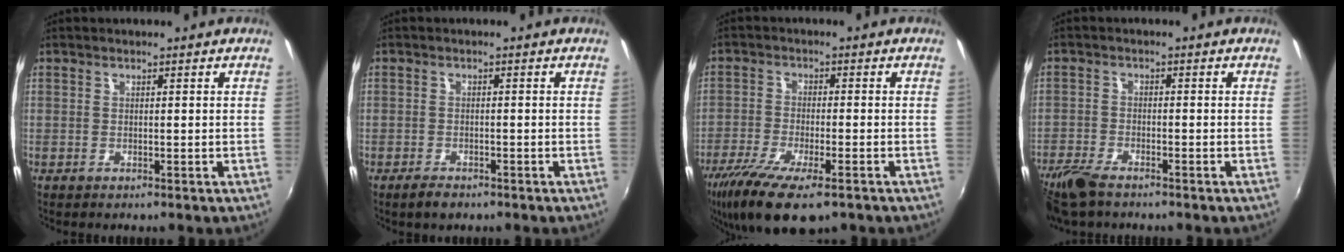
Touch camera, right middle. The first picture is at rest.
{"total": 2.7, "force": [-2.0, 1.2, 1.2], "torque": [-0.033, -0.005, -0.037]}
{"total": 13.1, "force": [-8.7, 3.7, 9.1], "torque": [-0.195, -0.047, -0.154]}
{"total": 7.4, "force": [-5.9, 2.3, 3.8], "torque": [-0.107, -0.024, -0.117]}